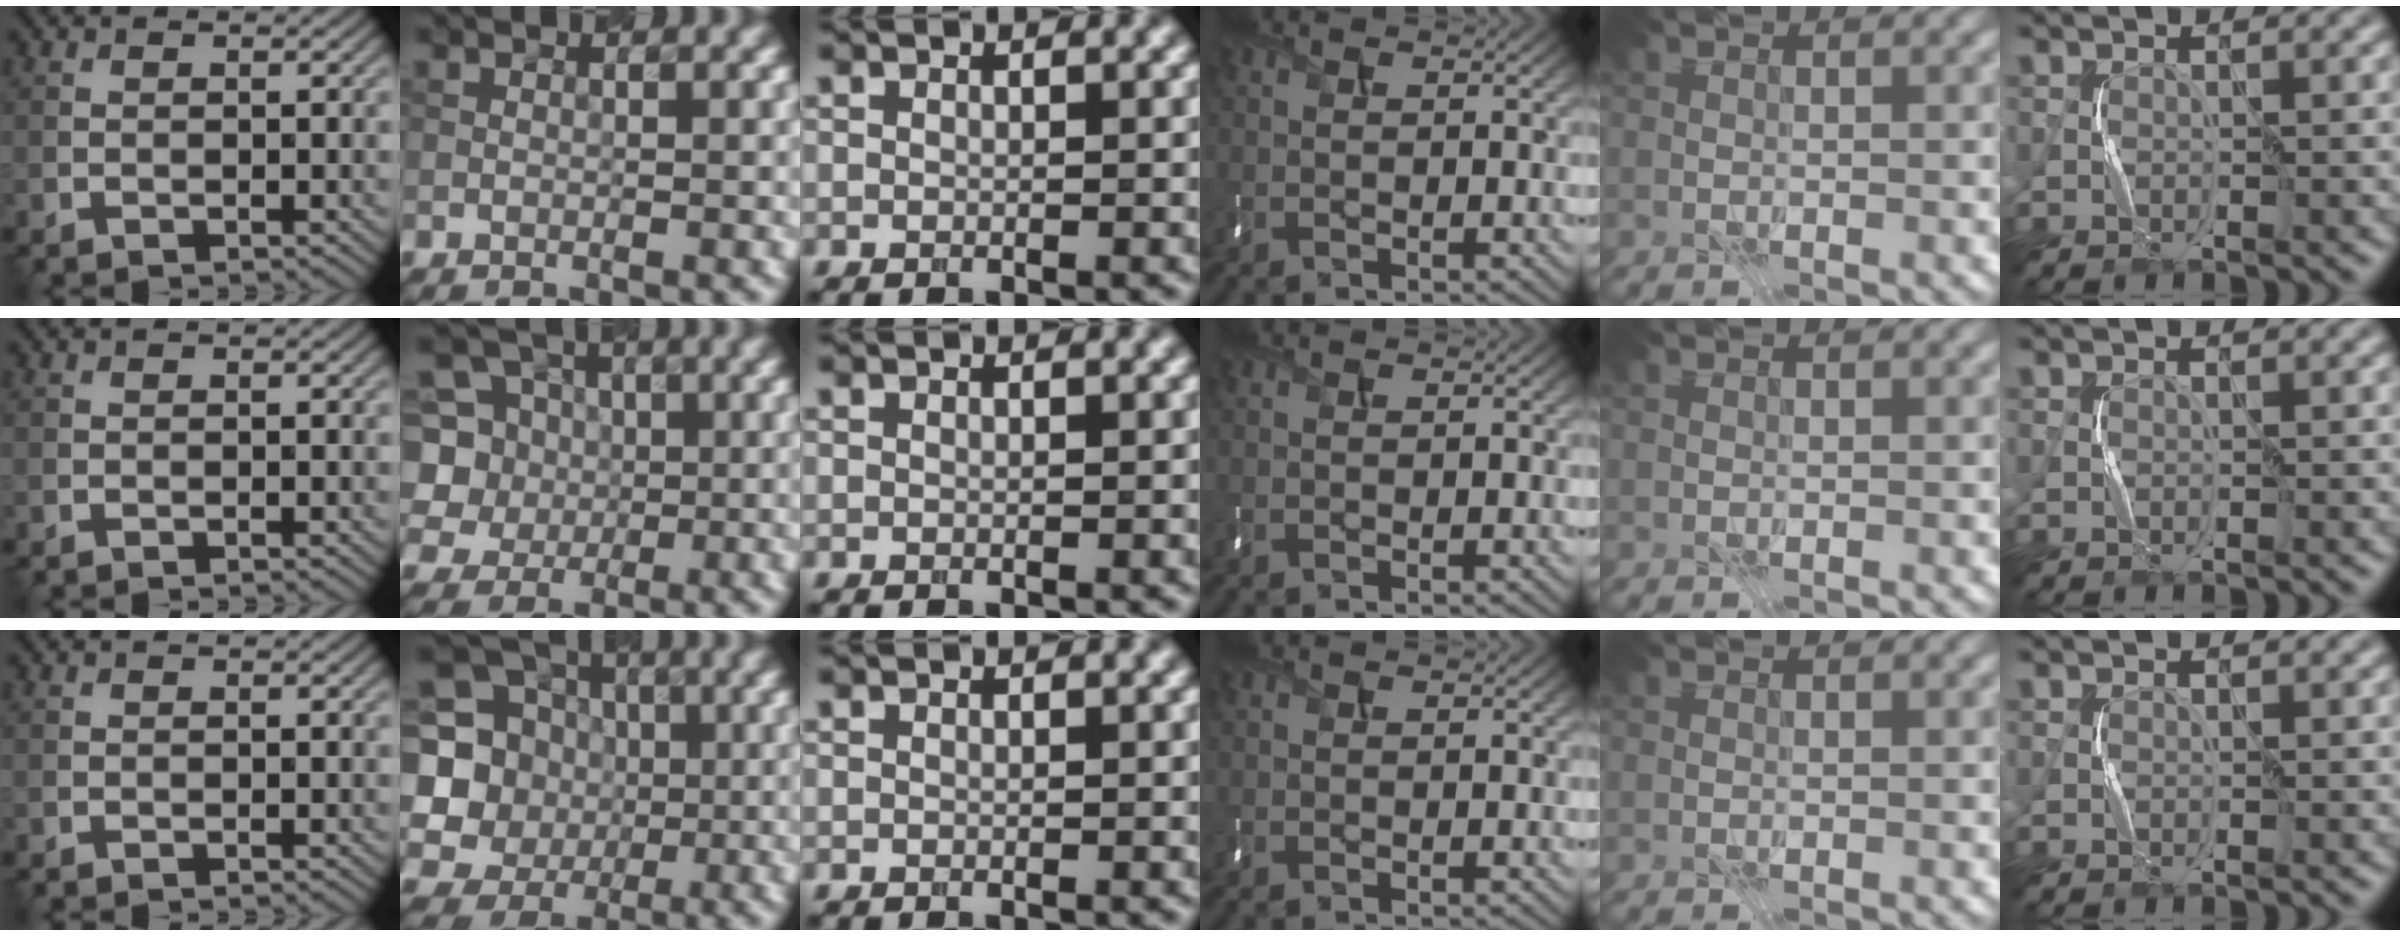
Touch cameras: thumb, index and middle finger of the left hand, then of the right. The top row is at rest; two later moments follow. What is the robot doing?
{"motion": "press", "object": "keyboard"}